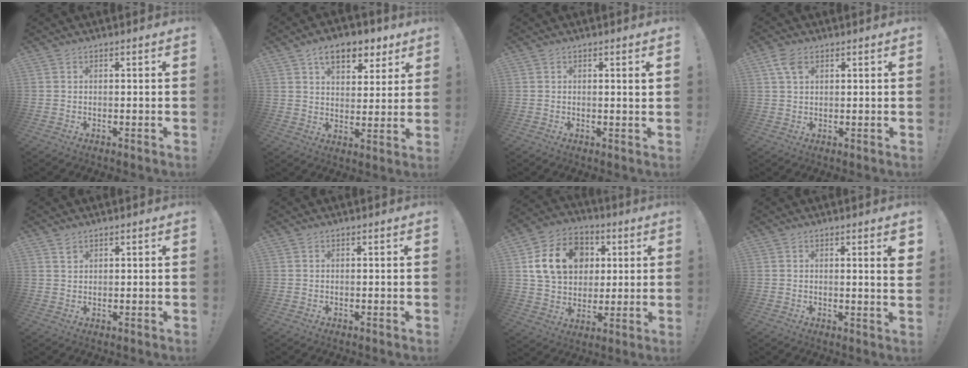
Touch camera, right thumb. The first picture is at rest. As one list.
[{"total": 10.5, "force": [6.3, 6.0, 5.9], "torque": [-0.074, -0.033, 0.112]}, {"total": 1.6, "force": [0.8, -0.3, 1.4], "torque": [-0.014, -0.007, 0.009]}, {"total": 4.9, "force": [2.3, 2.8, 3.3], "torque": [-0.060, -0.003, 0.044]}, {"total": 1.5, "force": [1.2, 0.8, 0.5], "torque": [0.007, -0.009, 0.019]}, {"total": 0.0}, {"total": 17.5, "force": [4.7, 13.8, 9.6], "torque": [-0.156, 0.000, 0.097]}, {"total": 4.2, "force": [1.5, -0.1, 3.9], "torque": [-0.049, -0.012, 0.020]}]